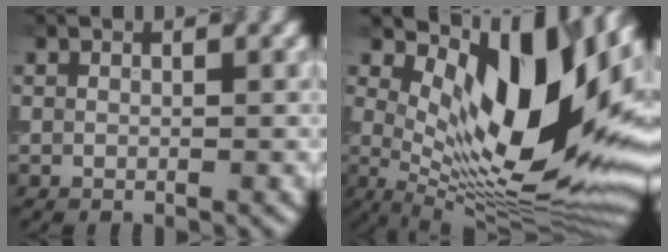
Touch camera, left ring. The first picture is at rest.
{"total": 15.5, "force": [4.6, 6.1, 13.5], "torque": [-0.194, -0.014, 0.076]}